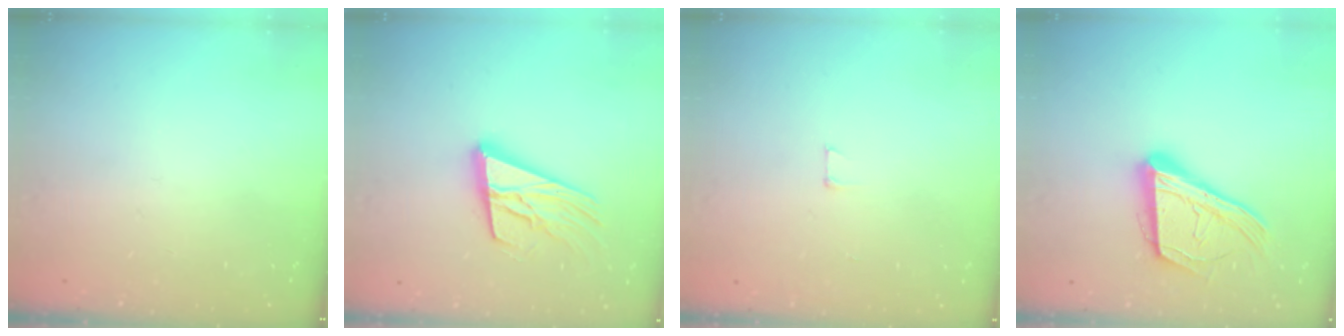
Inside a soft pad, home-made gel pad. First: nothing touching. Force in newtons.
{"total": 18.2, "press": 17.7, "slide": 4.2}
{"total": 2.9, "press": 2.9, "slide": 0.2}
{"total": 18.8, "press": 18.7, "slide": 2.4}